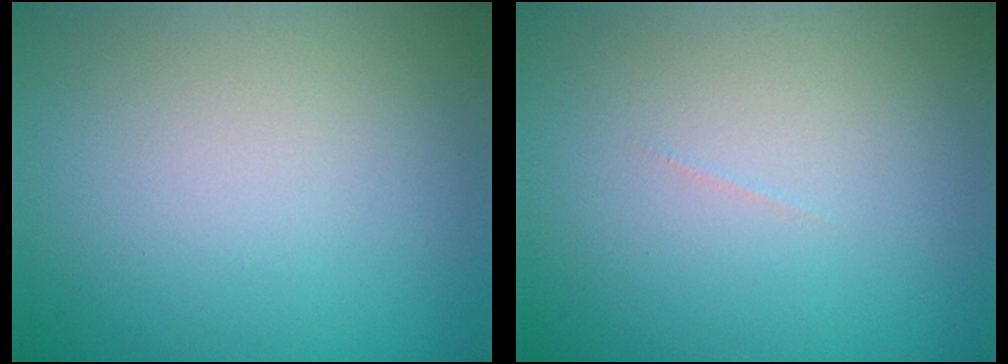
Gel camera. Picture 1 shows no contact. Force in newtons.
{"total": 0.0}